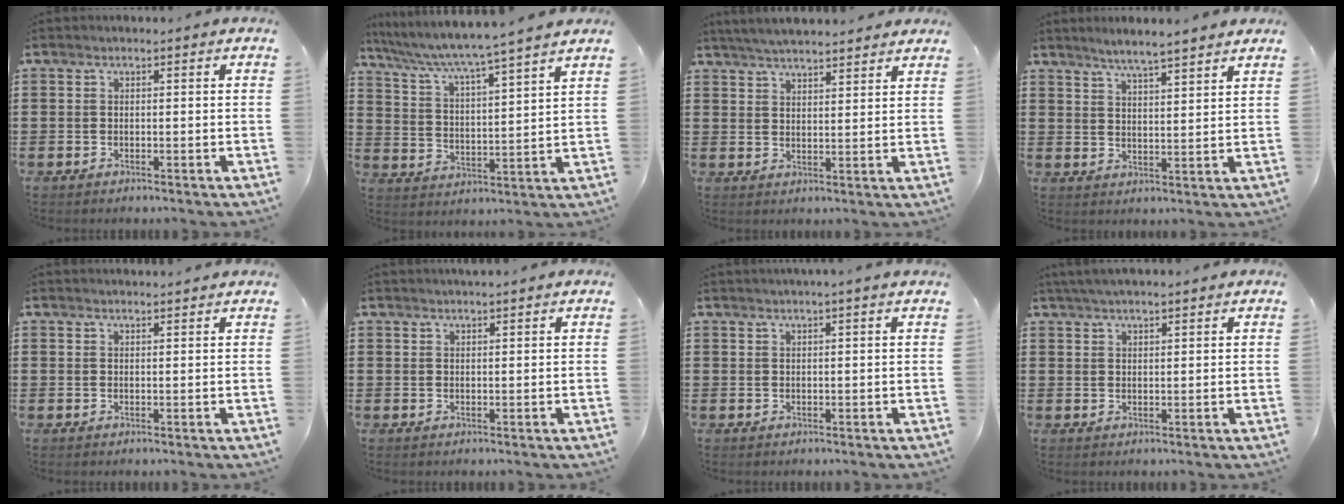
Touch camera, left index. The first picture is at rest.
{"total": 4.9, "force": [4.3, -0.9, 2.1], "torque": [-0.064, -0.037, 0.063]}
{"total": 4.3, "force": [4.3, 0.0, 0.9], "torque": [-0.029, -0.012, 0.078]}
{"total": 3.9, "force": [3.7, -0.4, 1.2], "torque": [-0.037, -0.014, 0.064]}
{"total": 1.6, "force": [1.6, 0.0, 0.2], "torque": [-0.006, 0.001, 0.031]}
{"total": 1.4, "force": [1.4, -0.1, 0.3], "torque": [-0.008, 0.001, 0.027]}
{"total": 1.4, "force": [1.3, -0.5, 0.5], "torque": [-0.009, -0.002, 0.025]}
{"total": 2.7, "force": [2.5, 0.0, 1.1], "torque": [-0.026, 0.002, 0.047]}